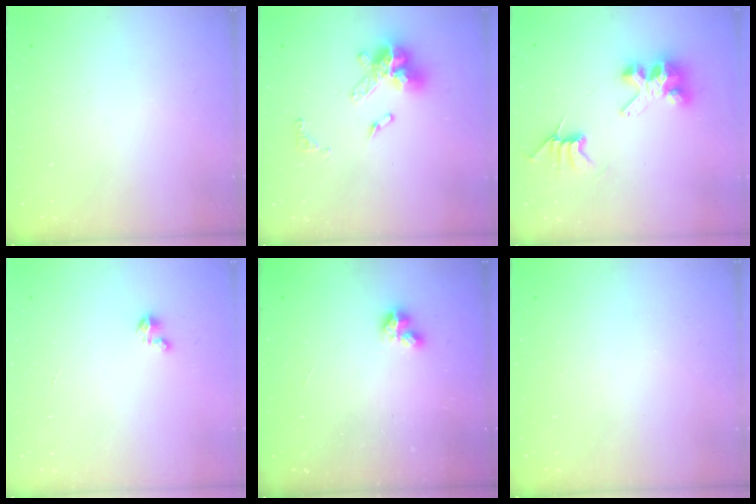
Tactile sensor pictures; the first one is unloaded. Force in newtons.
{"total": 13.4, "press": 13.4, "slide": 1.3}
{"total": 8.3, "press": 8.3, "slide": 0.5}
{"total": 1.8, "press": 1.8, "slide": 0.1}
{"total": 3.1, "press": 3.1, "slide": 0.3}
{"total": 0.0}